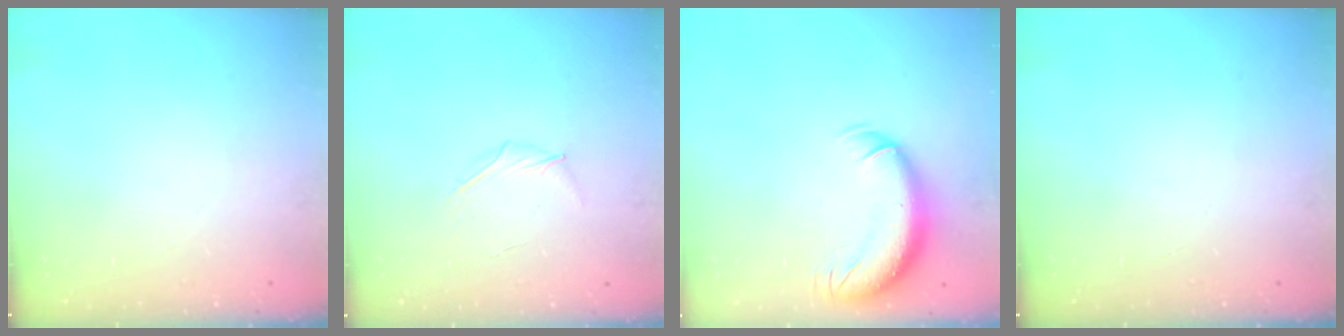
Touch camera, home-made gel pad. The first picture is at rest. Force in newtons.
{"total": 4.1, "press": 3.9, "slide": 1.1}
{"total": 12.4, "press": 12.0, "slide": 3.3}
{"total": 0.0}